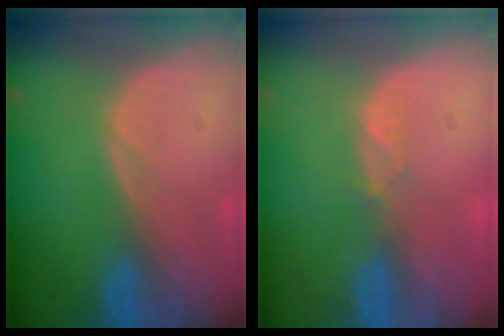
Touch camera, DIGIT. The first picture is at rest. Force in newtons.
{"total": 1.1, "press": 1.0, "slide": 0.4}